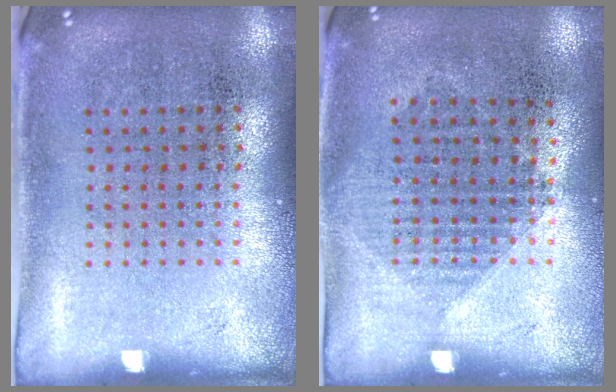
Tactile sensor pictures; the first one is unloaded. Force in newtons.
{"total": 1.0, "press": 0.9, "slide": 0.4}